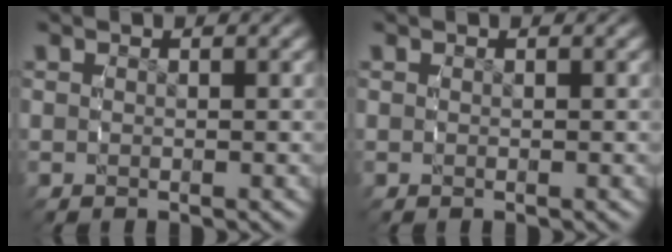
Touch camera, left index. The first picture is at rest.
{"total": 0.0}